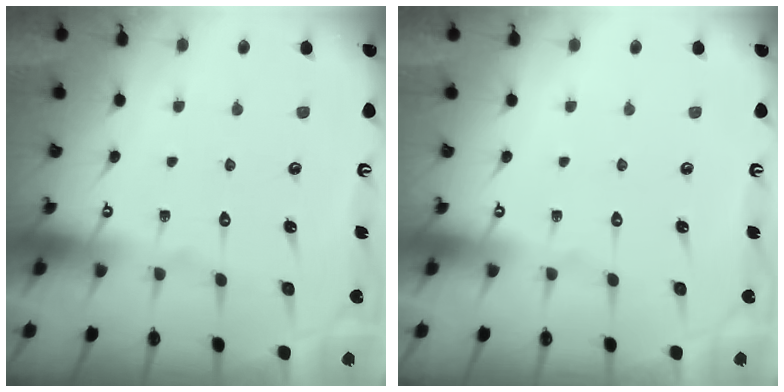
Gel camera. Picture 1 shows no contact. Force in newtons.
{"total": 0.0}